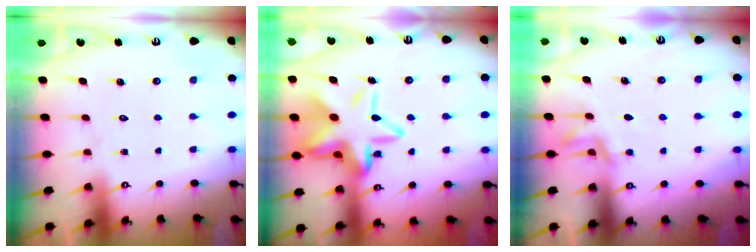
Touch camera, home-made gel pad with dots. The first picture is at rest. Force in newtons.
{"total": 19.2, "press": 19.1, "slide": 1.5}
{"total": 5.0, "press": 4.7, "slide": 1.7}